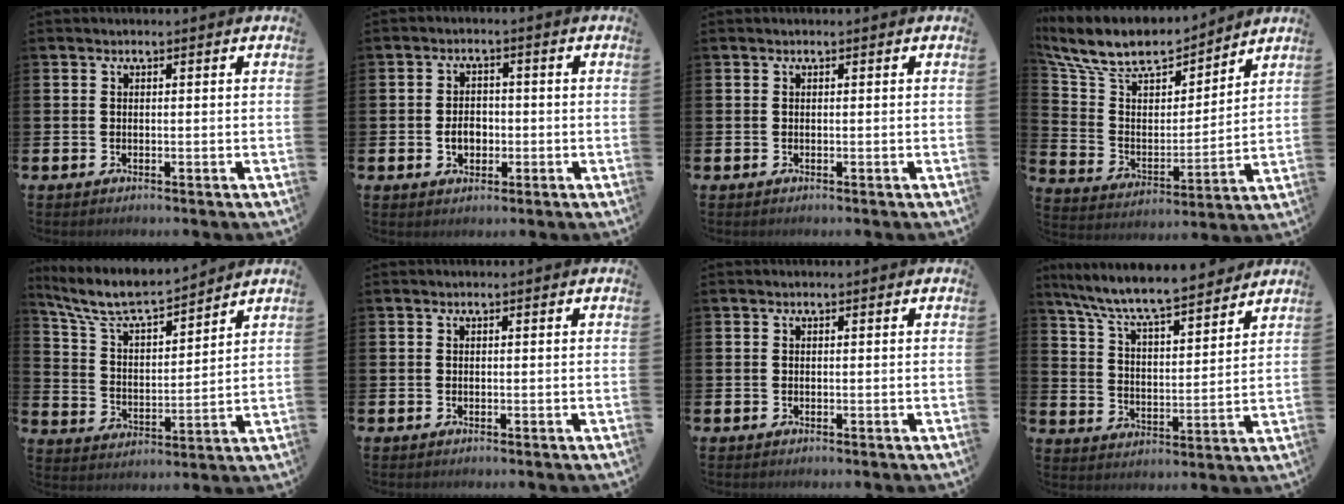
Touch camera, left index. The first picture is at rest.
{"total": 3.2, "force": [-0.8, 2.4, 2.0], "torque": [-0.018, -0.006, -0.023]}
{"total": 0.0}
{"total": 11.2, "force": [10.0, 3.6, 3.4], "torque": [-0.108, -0.069, 0.174]}
{"total": 8.0, "force": [7.4, 1.3, 2.8], "torque": [-0.090, -0.045, 0.129]}
{"total": 0.0}
{"total": 0.0}
{"total": 8.4, "force": [7.9, 0.8, 2.7], "torque": [-0.088, -0.058, 0.137]}